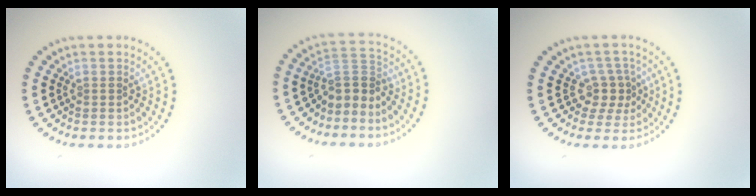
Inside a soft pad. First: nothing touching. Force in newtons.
{"total": 2.9, "press": 2.0, "slide": 2.0}
{"total": 2.4, "press": 1.8, "slide": 1.6}